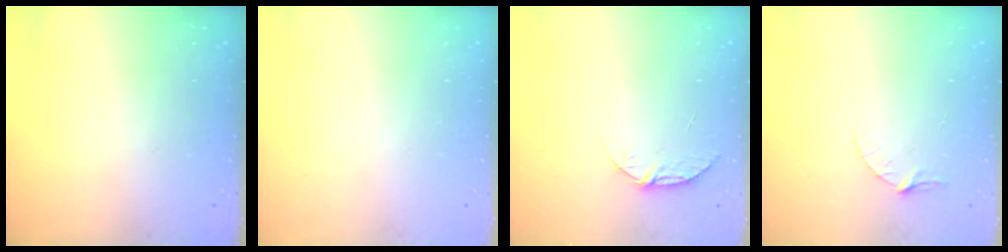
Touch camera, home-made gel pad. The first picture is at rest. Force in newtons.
{"total": 0.0}
{"total": 5.6, "press": 5.6, "slide": 0.6}
{"total": 3.5, "press": 3.4, "slide": 0.4}